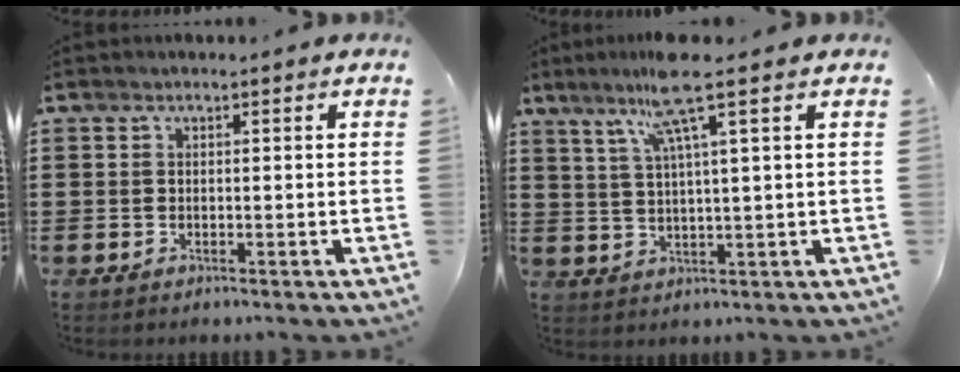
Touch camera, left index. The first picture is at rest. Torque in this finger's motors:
{"motor_torque": [1.05, -1.09, 0.70, 0.21]}